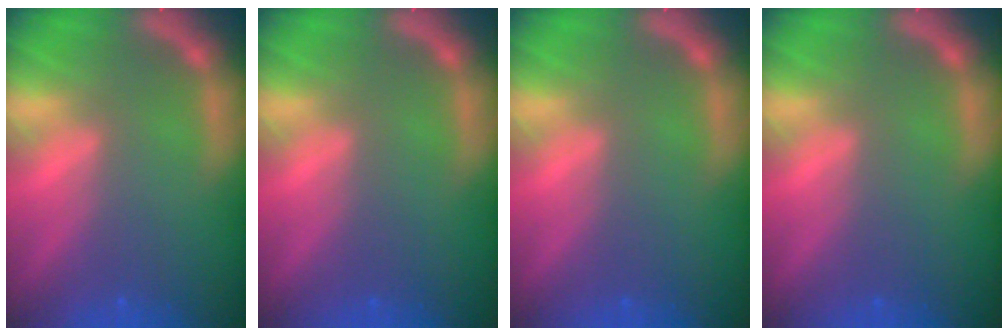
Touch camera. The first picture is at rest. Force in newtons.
{"total": 0.0}
{"total": 0.0}
{"total": 0.0}